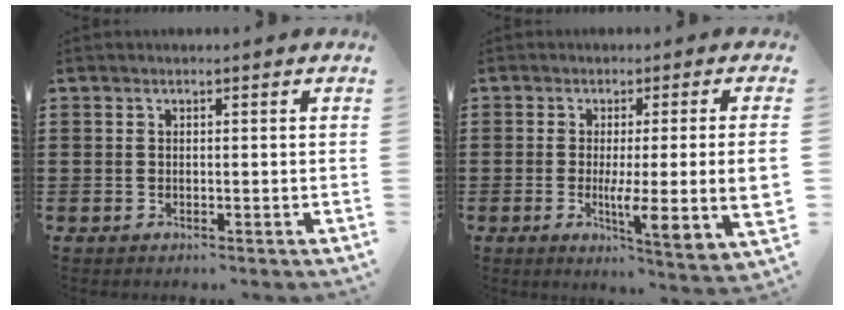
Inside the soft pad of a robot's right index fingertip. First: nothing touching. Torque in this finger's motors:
{"motor_torque": [0.47, -0.28, 0.36, 0.07]}